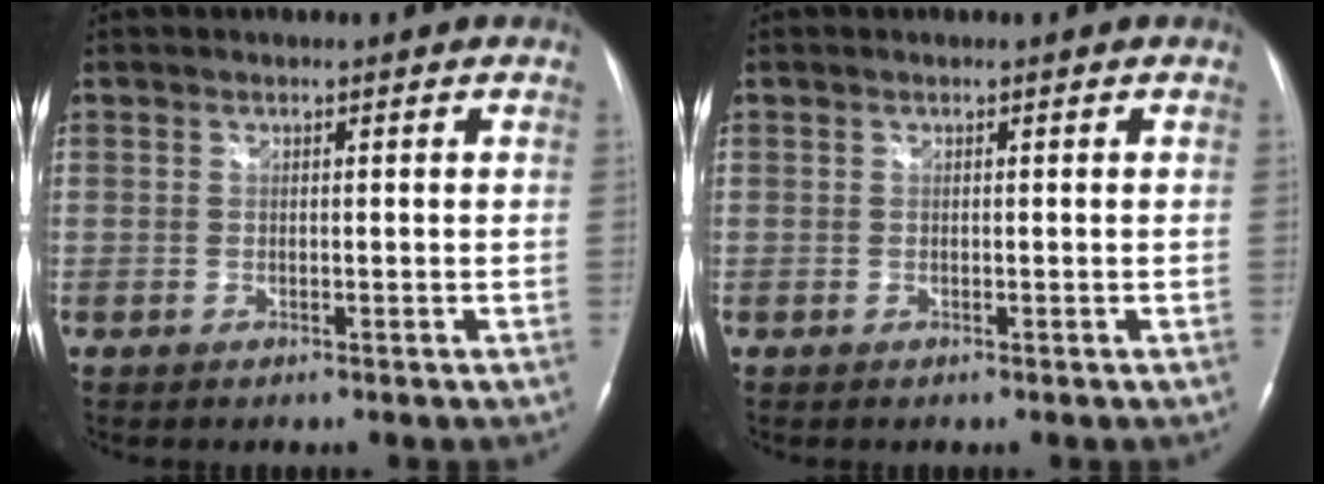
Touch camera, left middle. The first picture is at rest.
{"total": 0.0}